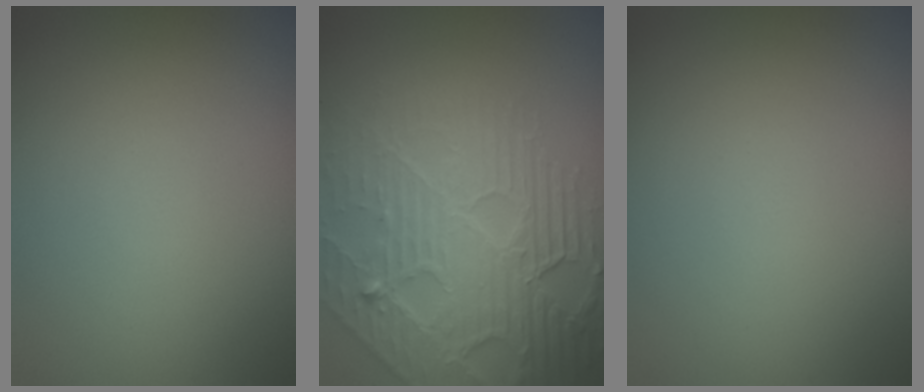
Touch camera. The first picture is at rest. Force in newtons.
{"total": 8.5, "press": 5.8, "slide": 6.2}
{"total": 0.0}